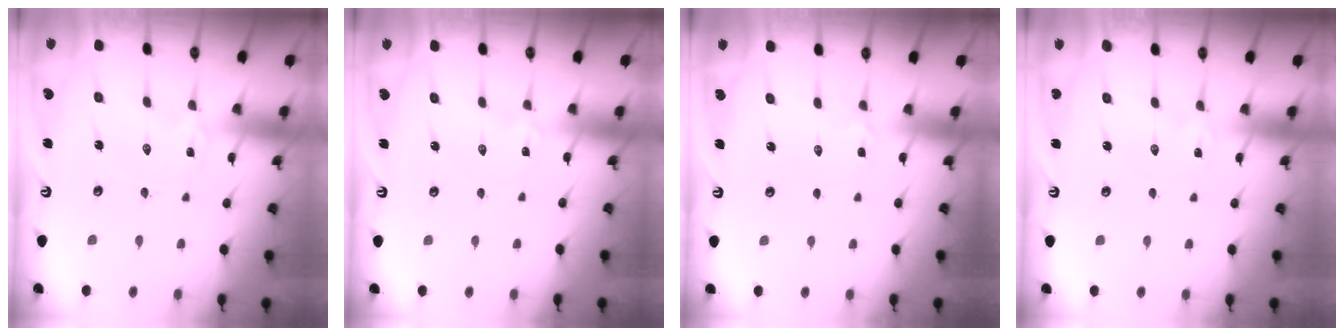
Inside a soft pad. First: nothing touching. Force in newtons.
{"total": 1.2, "press": 1.1, "slide": 0.3}
{"total": 4.2, "press": 4.2, "slide": 0.4}
{"total": 0.7, "press": 0.7, "slide": 0.1}